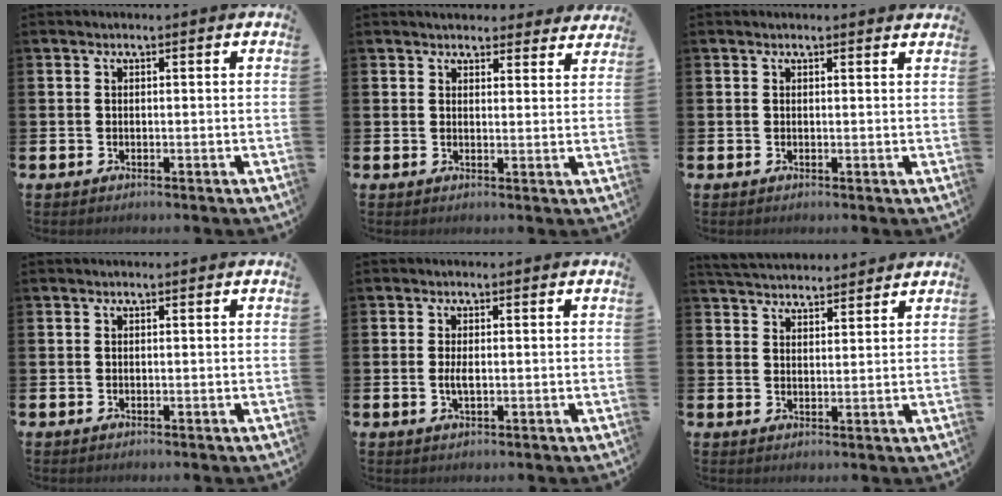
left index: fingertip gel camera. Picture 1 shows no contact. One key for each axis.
{"total": 3.7, "fx": 3.6, "fy": 1.0, "fz": 0.0, "tx": 0.003, "ty": -0.018, "tz": 0.064}
{"total": 0.6, "fx": 0.6, "fy": 0.0, "fz": 0.1, "tx": 0.007, "ty": -0.004, "tz": 0.009}
{"total": 0.0}
{"total": 2.0, "fx": 0.0, "fy": 0.7, "fz": 1.9, "tx": -0.032, "ty": 0.000, "tz": -0.002}
{"total": 4.4, "fx": 4.4, "fy": 0.6, "fz": 0.2, "tx": -0.014, "ty": -0.023, "tz": 0.080}